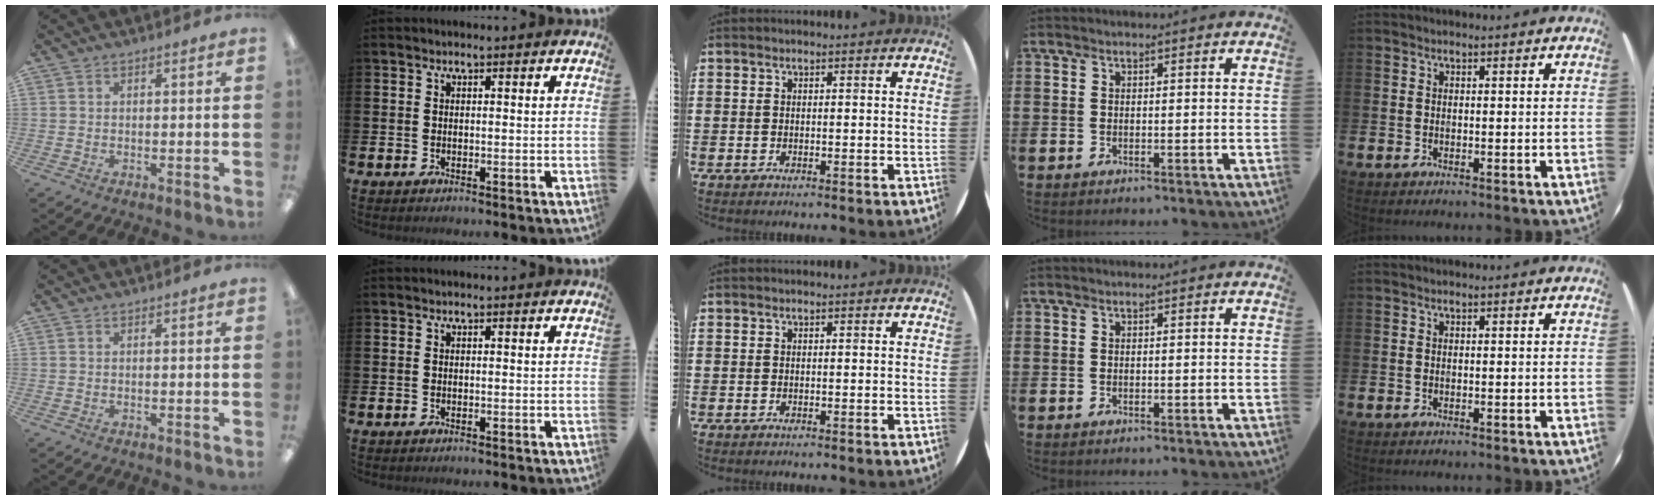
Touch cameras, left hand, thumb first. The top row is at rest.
{}